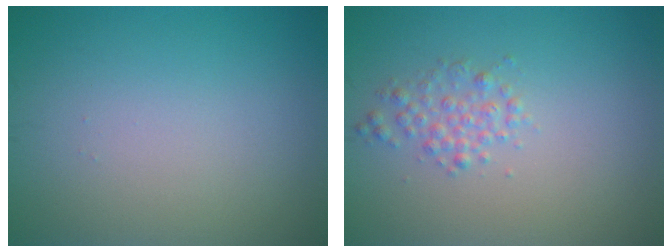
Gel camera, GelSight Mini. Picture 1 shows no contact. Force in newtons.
{"total": 1.8, "press": 1.8, "slide": 0.0}